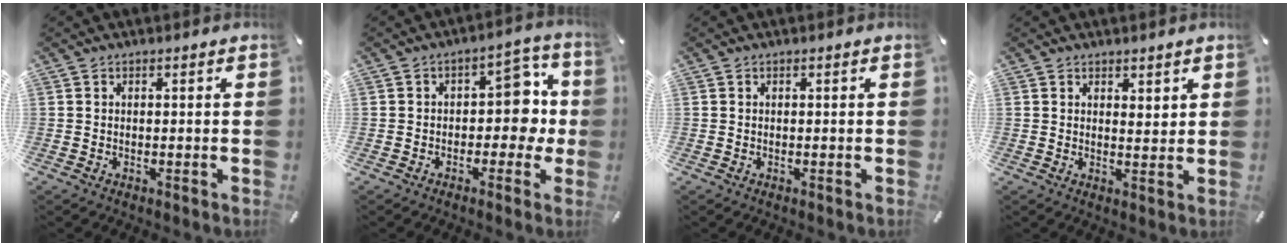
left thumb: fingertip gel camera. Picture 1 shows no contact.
{"total": 10.6, "force": [0.6, 7.1, 7.9], "torque": [-0.091, 0.000, 0.007]}
{"total": 0.0}
{"total": 2.5, "force": [2.1, 1.4, 0.3], "torque": [0.007, -0.013, 0.037]}